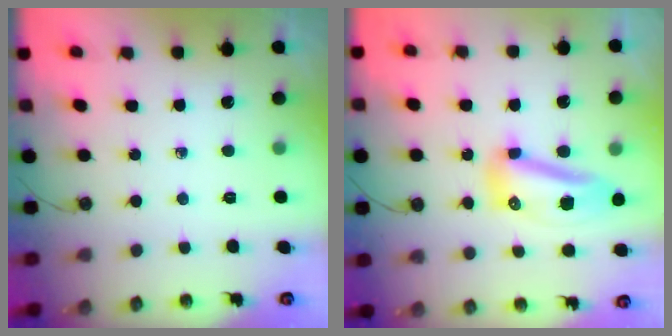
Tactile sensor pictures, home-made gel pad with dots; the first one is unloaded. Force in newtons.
{"total": 11.9, "press": 11.9, "slide": 0.3}